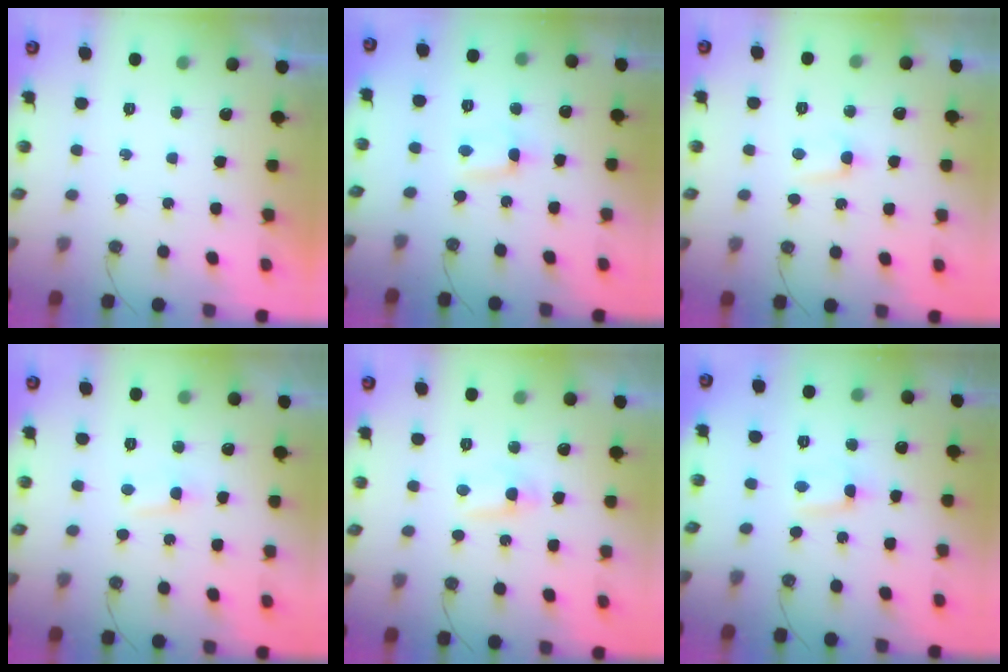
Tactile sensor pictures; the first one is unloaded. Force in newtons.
{"total": 0.6, "press": 0.3, "slide": 0.5}
{"total": 2.8, "press": 2.8, "slide": 0.4}
{"total": 2.8, "press": 2.7, "slide": 0.6}
{"total": 5.3, "press": 5.3, "slide": 0.6}
{"total": 0.5, "press": 0.3, "slide": 0.4}